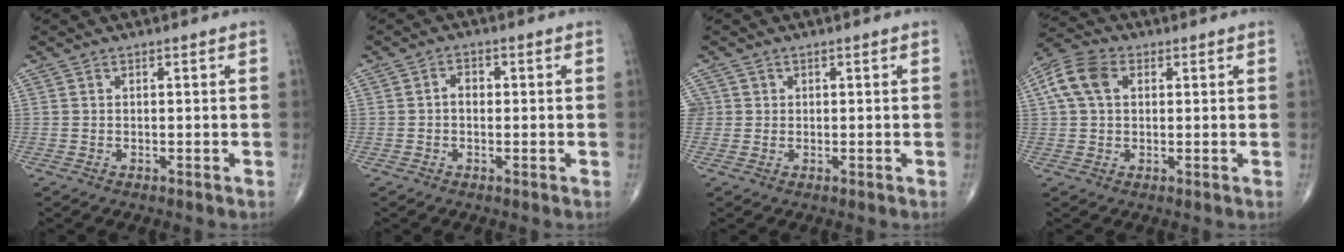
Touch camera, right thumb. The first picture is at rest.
{"total": 2.2, "force": [-0.1, 1.6, 1.5], "torque": [-0.013, 0.010, -0.007]}
{"total": 2.0, "force": [0.4, 2.0, 0.2], "torque": [0.010, 0.003, 0.006]}
{"total": 8.0, "force": [2.1, 5.5, 5.5], "torque": [-0.116, 0.020, 0.033]}